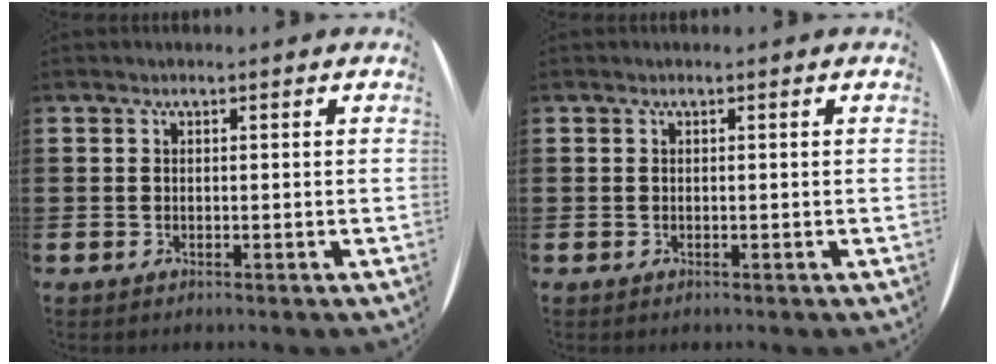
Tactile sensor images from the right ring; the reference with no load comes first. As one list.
[{"total": 0.0}]